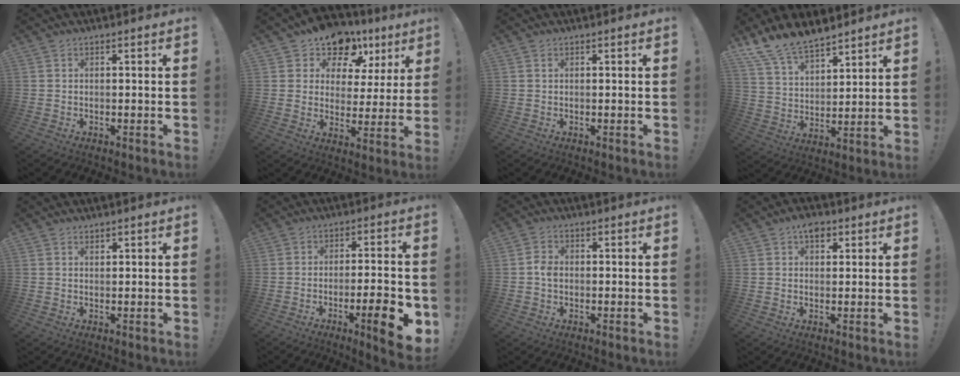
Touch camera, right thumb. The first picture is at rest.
{"total": 12.1, "force": [8.9, 6.9, 4.4], "torque": [-0.070, -0.063, 0.159]}
{"total": 0.5, "force": [0.3, 0.3, 0.3], "torque": [-0.001, -0.001, 0.005]}
{"total": 11.8, "force": [10.4, 4.3, 3.6], "torque": [-0.088, -0.072, 0.200]}
{"total": 0.9, "force": [0.8, 0.3, 0.1], "torque": [0.015, -0.007, 0.012]}
{"total": 12.2, "force": [-4.6, 1.7, 11.1], "torque": [-0.140, 0.009, -0.065]}
{"total": 3.2, "force": [-0.8, 2.2, 2.1], "torque": [-0.033, 0.008, -0.015]}
{"total": 4.7, "force": [2.6, 2.9, 2.7], "torque": [-0.026, -0.006, 0.042]}